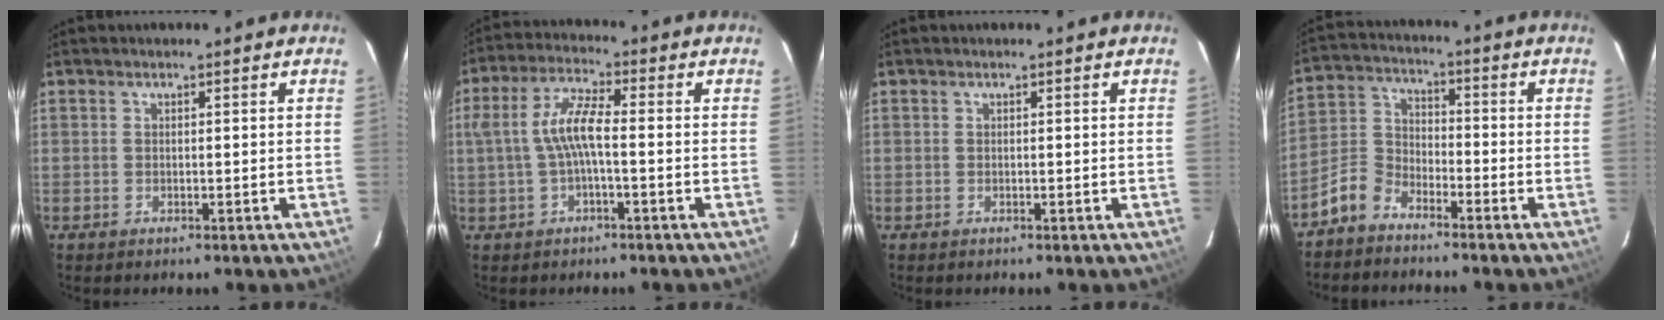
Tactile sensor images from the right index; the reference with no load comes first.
{"total": 7.1, "force": [-0.9, 1.7, 6.8], "torque": [-0.143, 0.011, -0.013]}
{"total": 0.0}
{"total": 7.4, "force": [-5.5, 4.2, 2.6], "torque": [-0.071, 0.028, -0.118]}